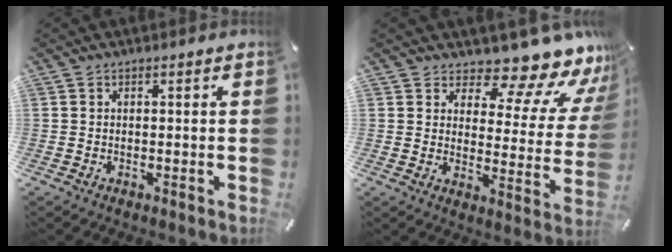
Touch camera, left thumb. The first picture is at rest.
{"total": 12.6, "force": [10.6, 4.1, 5.4], "torque": [-0.077, -0.099, 0.174]}